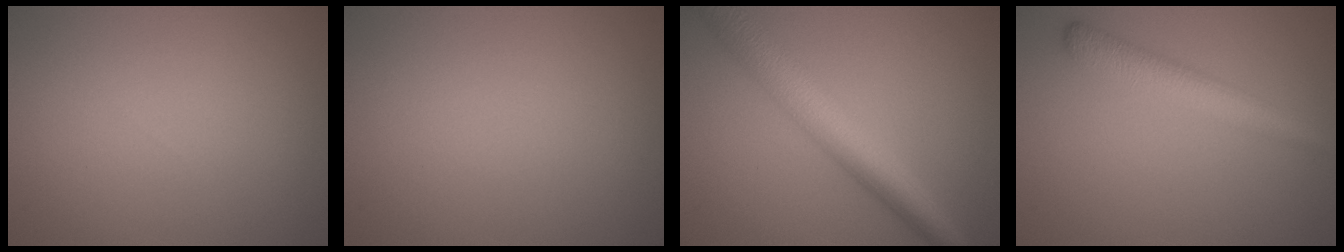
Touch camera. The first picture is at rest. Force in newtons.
{"total": 0.0}
{"total": 6.0, "press": 6.0, "slide": 0.1}
{"total": 3.7, "press": 3.7, "slide": 0.1}